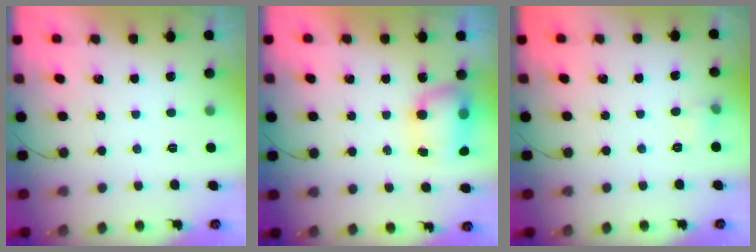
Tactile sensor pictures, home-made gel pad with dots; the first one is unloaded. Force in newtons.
{"total": 7.5, "press": 7.4, "slide": 1.3}
{"total": 3.9, "press": 3.7, "slide": 1.2}